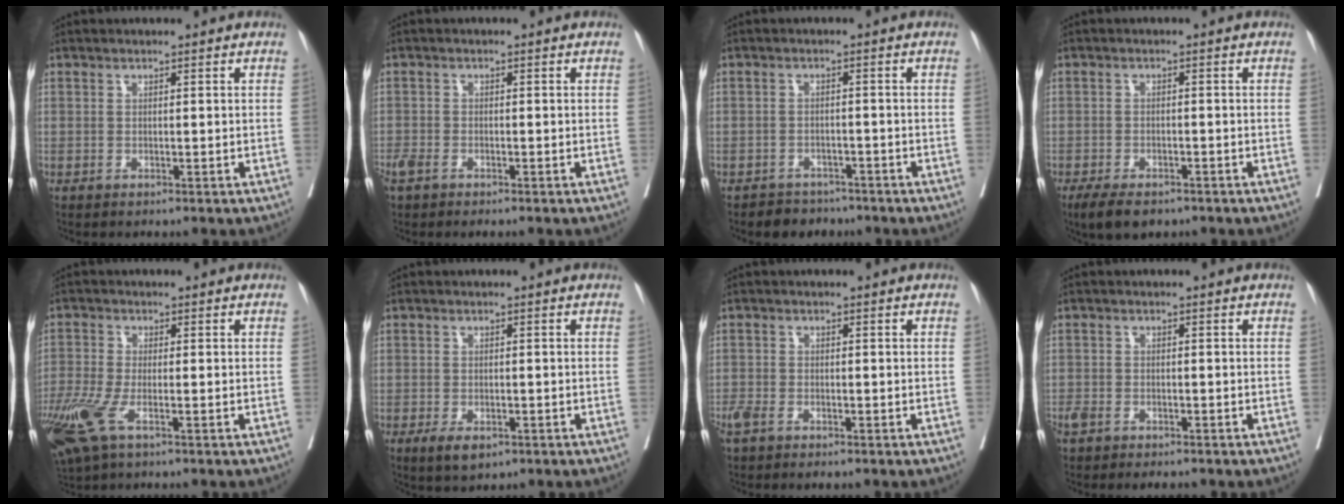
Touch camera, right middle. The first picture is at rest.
{"total": 3.2, "force": [-2.3, 1.4, 1.8], "torque": [-0.042, -0.008, -0.042]}
{"total": 4.4, "force": [-3.8, 2.2, 0.1], "torque": [-0.002, 0.005, -0.054]}
{"total": 6.4, "force": [-4.7, 2.5, 3.5], "torque": [-0.052, -0.008, -0.071]}
{"total": 9.0, "force": [-4.7, 2.8, 7.1], "torque": [-0.169, -0.026, -0.091]}
{"total": 3.9, "force": [-2.2, 1.7, 2.7], "torque": [-0.045, -0.005, -0.032]}
{"total": 4.2, "force": [-2.9, 1.8, 2.5], "torque": [-0.052, -0.009, -0.051]}
{"total": 6.0, "force": [-4.6, 2.6, 2.9], "torque": [-0.055, -0.006, -0.069]}